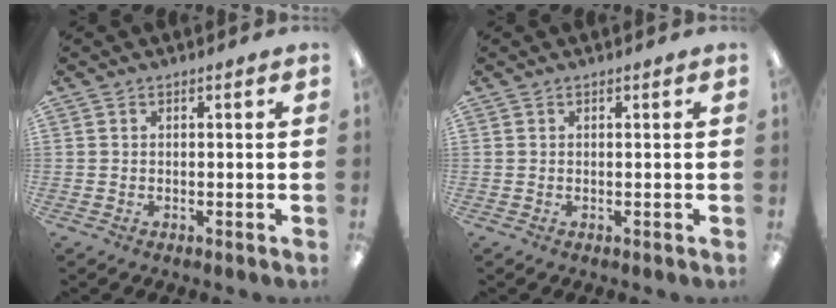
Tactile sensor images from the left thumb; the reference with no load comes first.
{"total": 0.0}